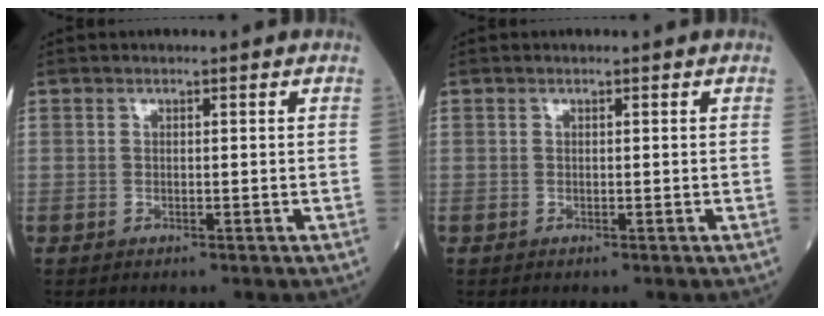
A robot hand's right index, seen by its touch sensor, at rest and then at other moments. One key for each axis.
{"total": 0.0}